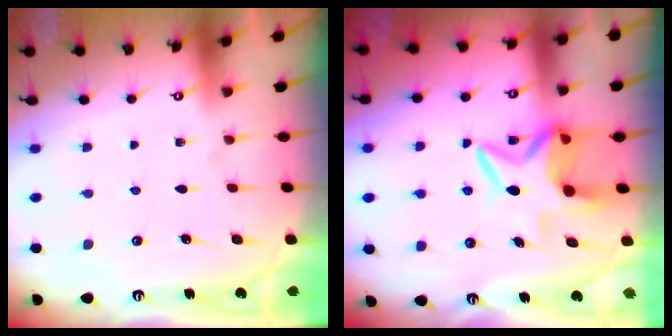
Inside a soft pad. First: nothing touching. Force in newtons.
{"total": 8.7, "press": 8.6, "slide": 0.9}